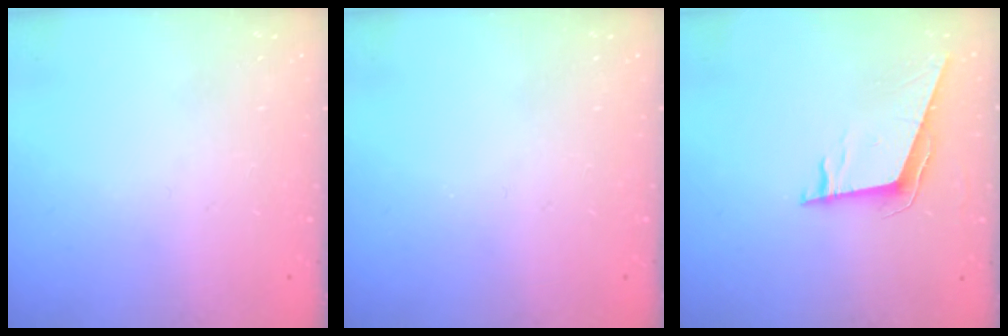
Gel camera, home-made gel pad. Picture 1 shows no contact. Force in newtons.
{"total": 0.0}
{"total": 8.4, "press": 7.9, "slide": 2.9}